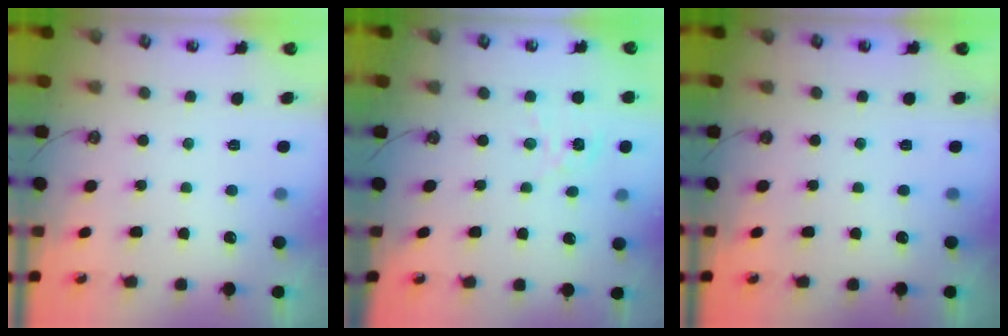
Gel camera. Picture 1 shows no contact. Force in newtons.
{"total": 2.9, "press": 2.9, "slide": 0.4}
{"total": 0.0}